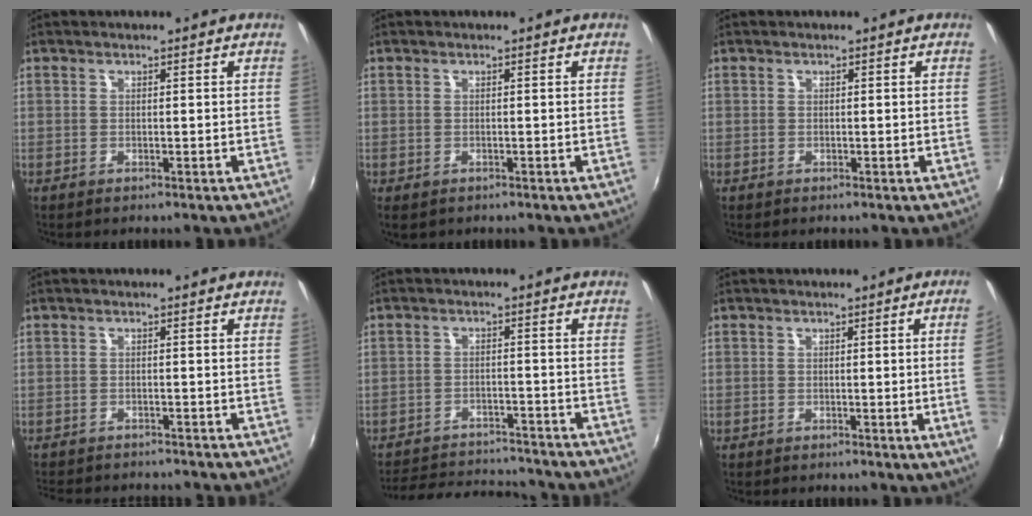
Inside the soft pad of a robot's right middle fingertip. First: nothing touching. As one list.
[{"total": 1.5, "force": [-0.7, 1.1, 0.7], "torque": [-0.016, -0.007, -0.010]}, {"total": 0.0}, {"total": 8.3, "force": [-7.6, 2.0, 2.7], "torque": [-0.069, -0.018, -0.114]}, {"total": 14.6, "force": [-13.2, 4.3, 4.5], "torque": [-0.110, 0.011, -0.182]}, {"total": 3.9, "force": [-0.1, -1.8, 3.4], "torque": [-0.054, -0.011, 0.004]}]